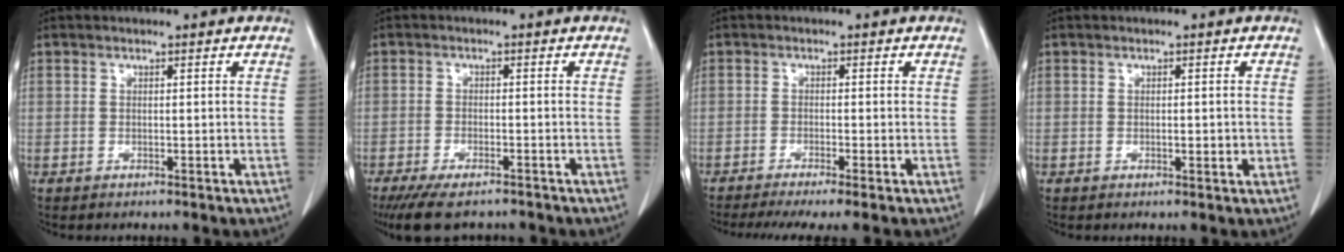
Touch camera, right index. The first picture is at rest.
{"total": 8.4, "force": [-6.8, 2.3, 4.3], "torque": [-0.066, -0.013, -0.107]}
{"total": 7.0, "force": [-5.5, -0.3, 4.3], "torque": [-0.061, -0.011, -0.085]}
{"total": 1.6, "force": [-0.1, 0.6, 1.5], "torque": [-0.024, -0.002, 0.000]}